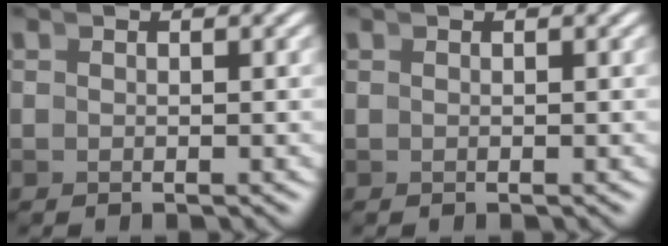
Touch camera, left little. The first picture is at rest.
{"total": 0.0}